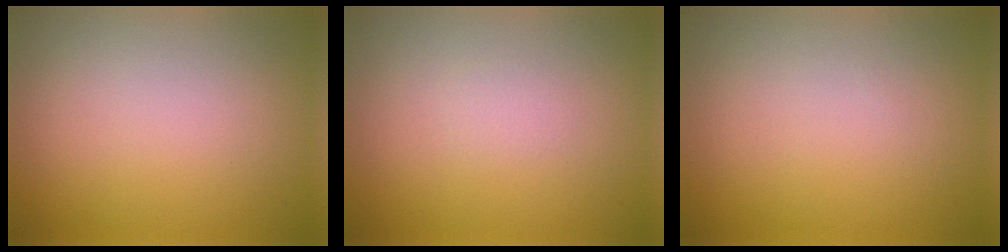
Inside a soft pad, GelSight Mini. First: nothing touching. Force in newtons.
{"total": 0.6, "press": 0.6, "slide": 0.1}
{"total": 0.0}